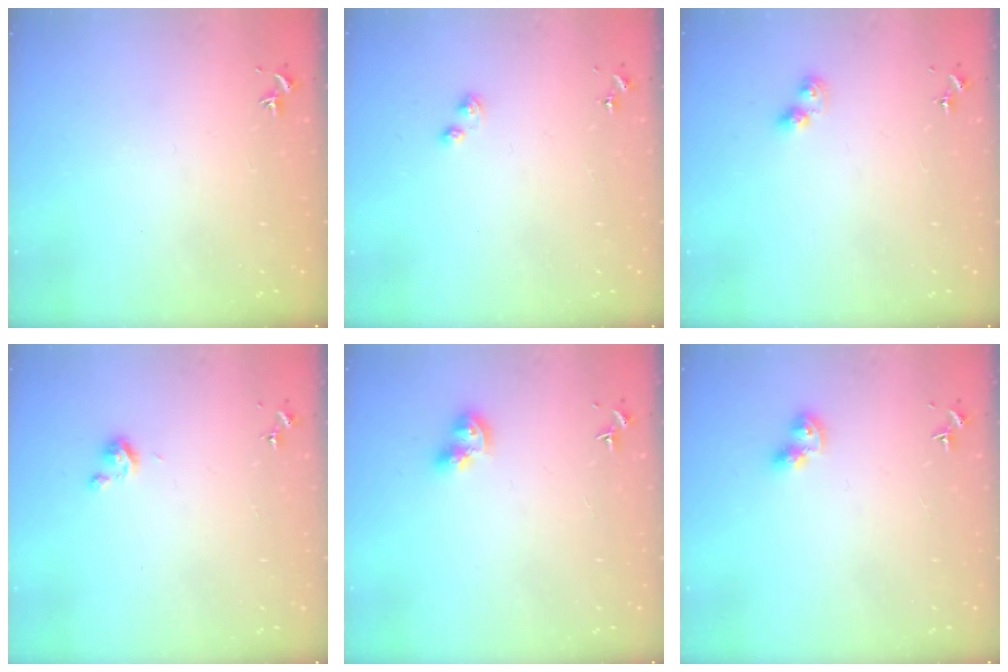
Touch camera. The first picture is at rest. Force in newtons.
{"total": 4.2, "press": 4.2, "slide": 0.7}
{"total": 5.1, "press": 5.1, "slide": 0.4}
{"total": 3.8, "press": 3.8, "slide": 0.3}
{"total": 7.9, "press": 7.9, "slide": 0.4}
{"total": 6.9, "press": 6.9, "slide": 0.8}